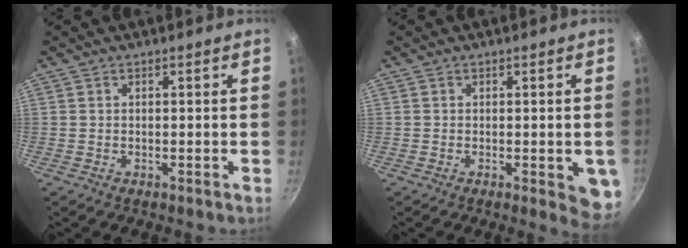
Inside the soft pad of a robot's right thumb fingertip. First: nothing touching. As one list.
[{"total": 5.8, "force": [-1.3, 2.3, 5.2], "torque": [-0.043, -0.002, -0.015]}]